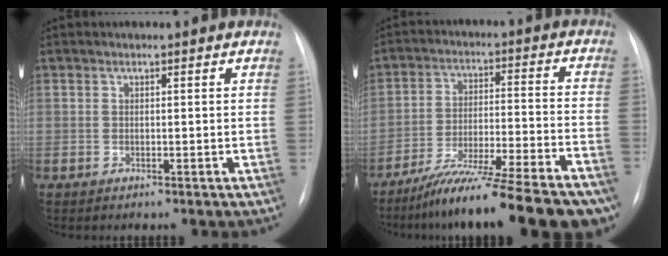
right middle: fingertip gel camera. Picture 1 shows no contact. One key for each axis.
{"total": 21.5, "fx": -17.4, "fy": 1.3, "fz": 12.6, "tx": -0.146, "ty": -0.010, "tz": -0.270}